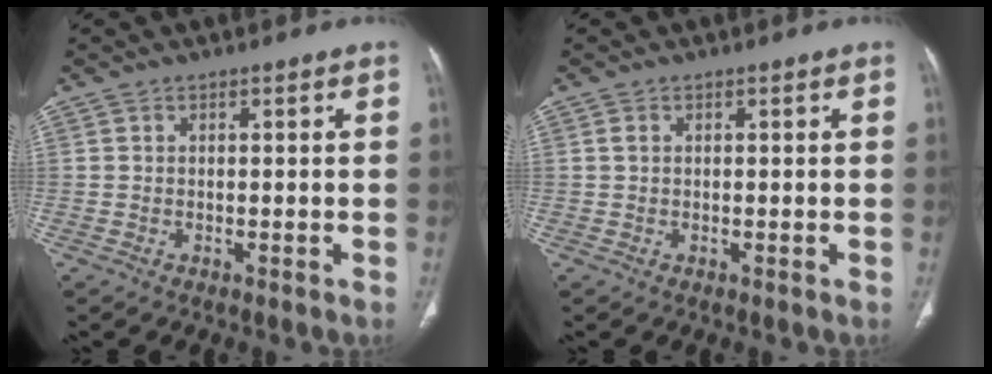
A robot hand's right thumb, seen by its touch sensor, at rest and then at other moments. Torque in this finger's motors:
{"motor_torque": [-0.05, 0.14, 0.29, 0.11, 0.06]}